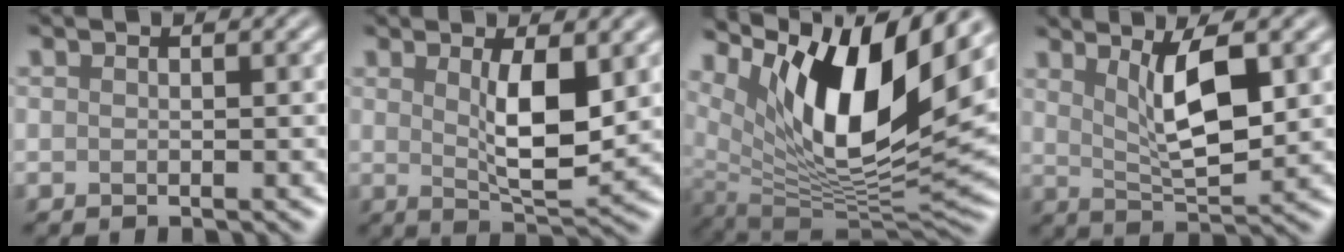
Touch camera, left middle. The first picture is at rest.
{"total": 5.1, "force": [1.1, 1.5, 4.7], "torque": [-0.083, -0.006, 0.024]}
{"total": 13.4, "force": [6.0, 4.6, 11.1], "torque": [-0.190, -0.011, 0.114]}
{"total": 5.4, "force": [1.9, 1.5, 4.8], "torque": [-0.085, -0.007, 0.037]}